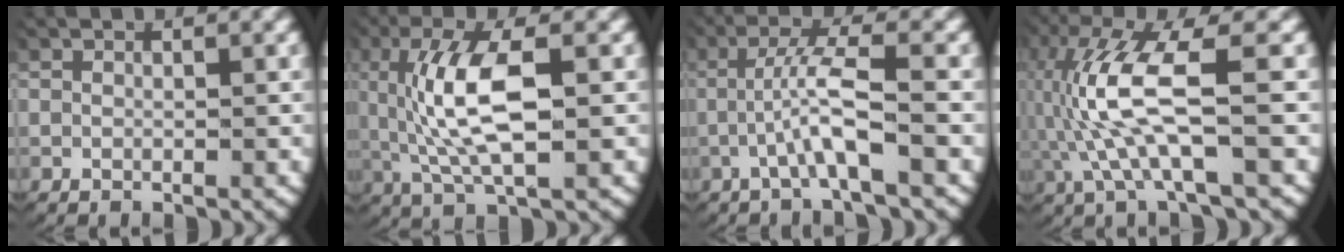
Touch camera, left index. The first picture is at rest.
{"total": 6.6, "force": [0.5, 2.3, 6.2], "torque": [-0.141, -0.005, 0.018]}
{"total": 4.3, "force": [-0.4, 0.9, 4.2], "torque": [-0.076, 0.009, -0.013]}
{"total": 7.3, "force": [-0.1, 2.5, 6.8], "torque": [-0.152, -0.003, 0.005]}